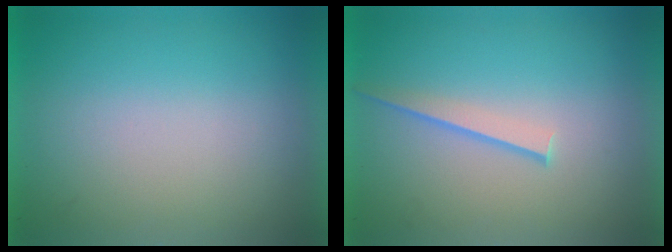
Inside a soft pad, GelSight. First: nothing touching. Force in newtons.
{"total": 1.1}